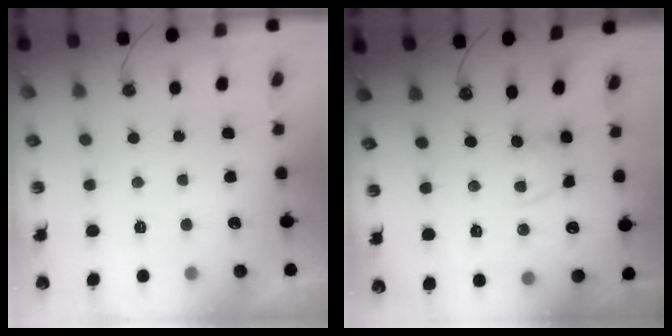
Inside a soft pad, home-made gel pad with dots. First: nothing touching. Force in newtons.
{"total": 2.6, "press": 2.6, "slide": 0.4}